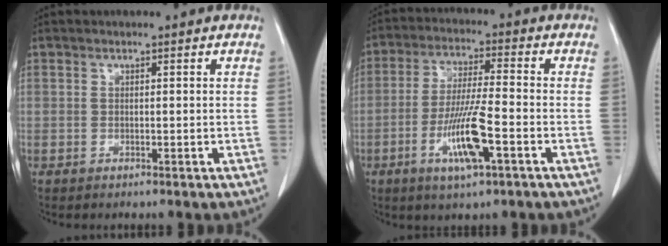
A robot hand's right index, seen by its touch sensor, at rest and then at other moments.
{"total": 10.0, "force": [-3.9, 0.8, 9.2], "torque": [-0.179, -0.011, -0.072]}